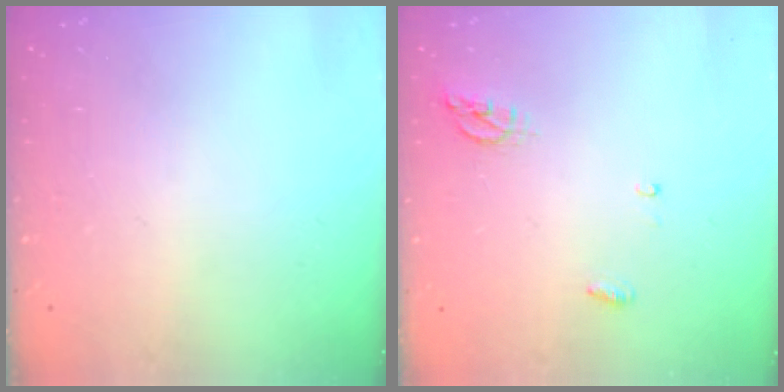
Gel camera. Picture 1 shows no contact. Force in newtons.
{"total": 4.5, "press": 4.3, "slide": 1.2}